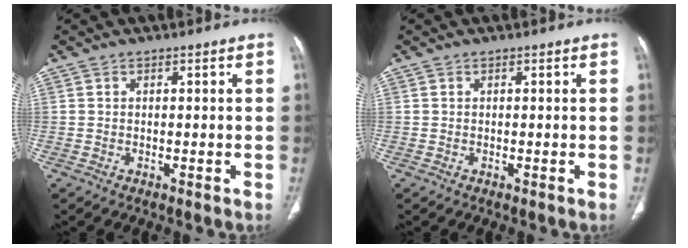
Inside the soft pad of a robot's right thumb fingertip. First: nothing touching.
{"total": 0.0}